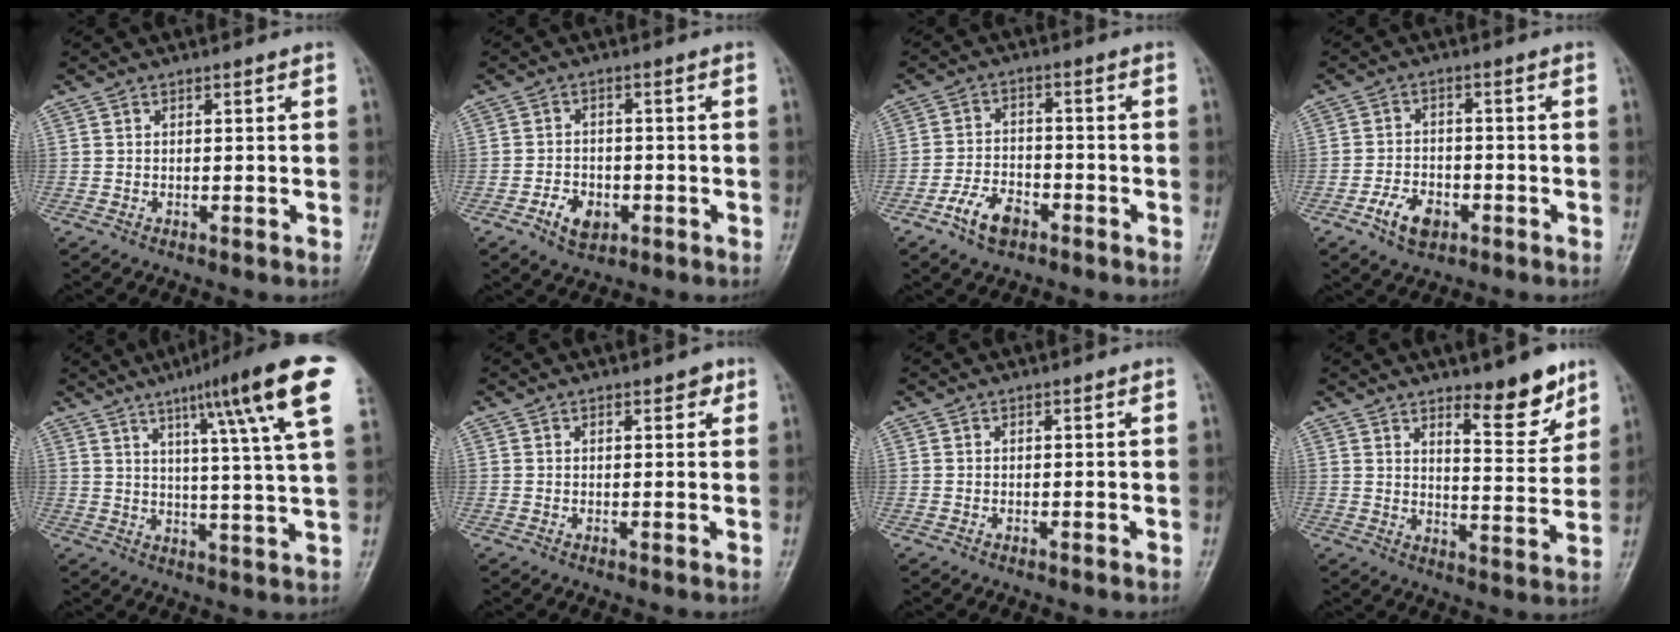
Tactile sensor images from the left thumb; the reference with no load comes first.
{"total": 5.0, "force": [-2.1, 3.5, 2.8], "torque": [-0.039, 0.012, -0.033]}
{"total": 6.5, "force": [-3.9, 3.7, 3.7], "torque": [-0.061, 0.023, -0.071]}
{"total": 6.0, "force": [-3.0, 3.8, 3.6], "torque": [-0.055, 0.017, -0.053]}
{"total": 17.2, "force": [8.6, 1.2, 14.9], "torque": [-0.209, -0.023, 0.112]}
{"total": 2.0, "force": [1.1, 1.1, 1.3], "torque": [-0.005, -0.002, 0.012]}
{"total": 0.0}
{"total": 9.8, "force": [6.8, 2.9, 6.5], "torque": [-0.068, -0.055, 0.104]}